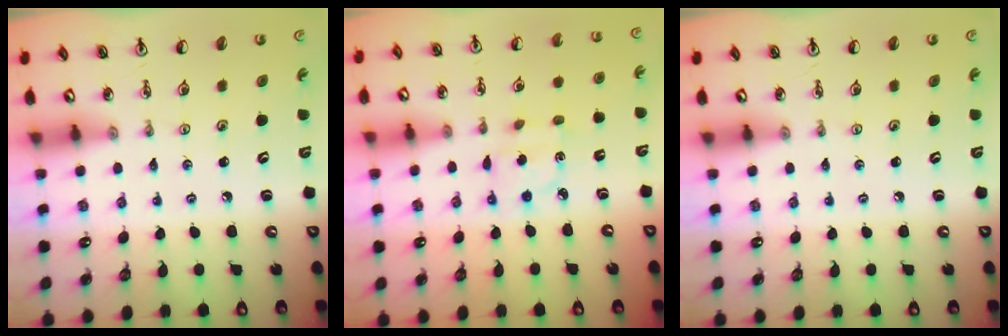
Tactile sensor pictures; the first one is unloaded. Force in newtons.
{"total": 3.5, "press": 3.5, "slide": 0.6}
{"total": 0.0}